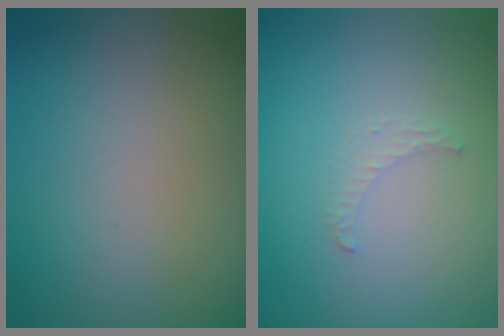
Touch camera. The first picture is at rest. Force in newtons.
{"total": 0.8, "press": 0.8, "slide": 0.3}